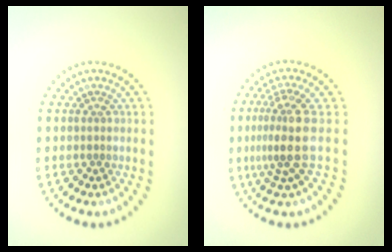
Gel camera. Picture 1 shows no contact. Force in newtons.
{"total": 3.9, "press": 2.8, "slide": 2.6}